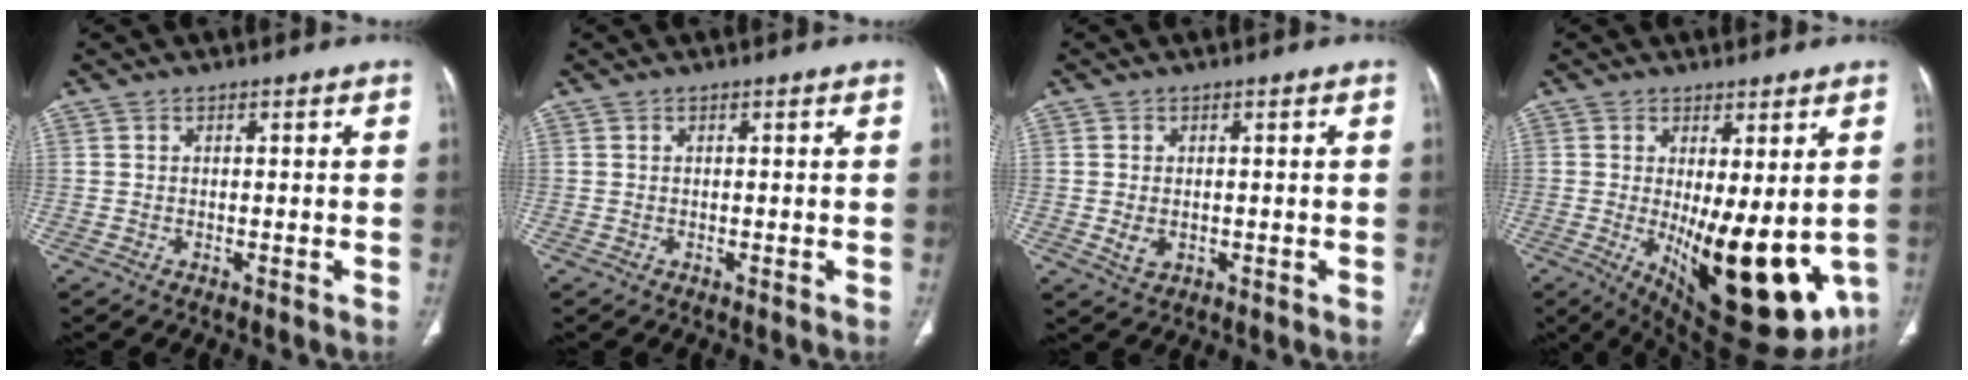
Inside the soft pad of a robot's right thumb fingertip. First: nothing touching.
{"total": 0.0}
{"total": 2.8, "force": [-0.3, 2.0, 2.0], "torque": [-0.037, -0.003, 0.001]}
{"total": 19.1, "force": [-2.8, 7.3, 17.4], "torque": [-0.216, -0.034, -0.011]}